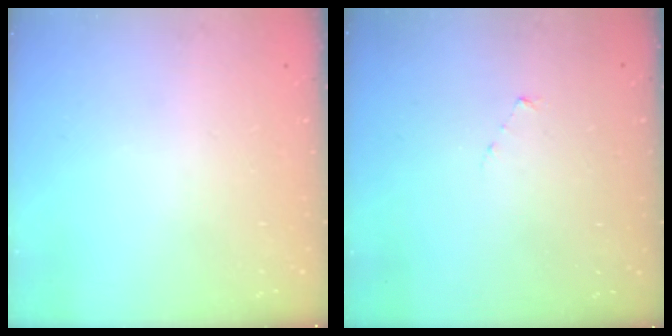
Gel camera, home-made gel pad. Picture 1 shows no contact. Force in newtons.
{"total": 2.7, "press": 2.7, "slide": 0.3}